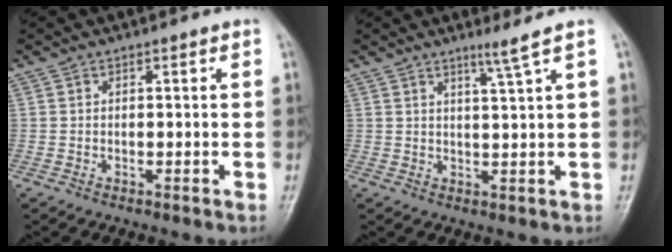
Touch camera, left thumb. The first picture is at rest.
{"total": 3.2, "force": [2.2, -1.1, 2.1], "torque": [-0.040, -0.020, 0.043]}